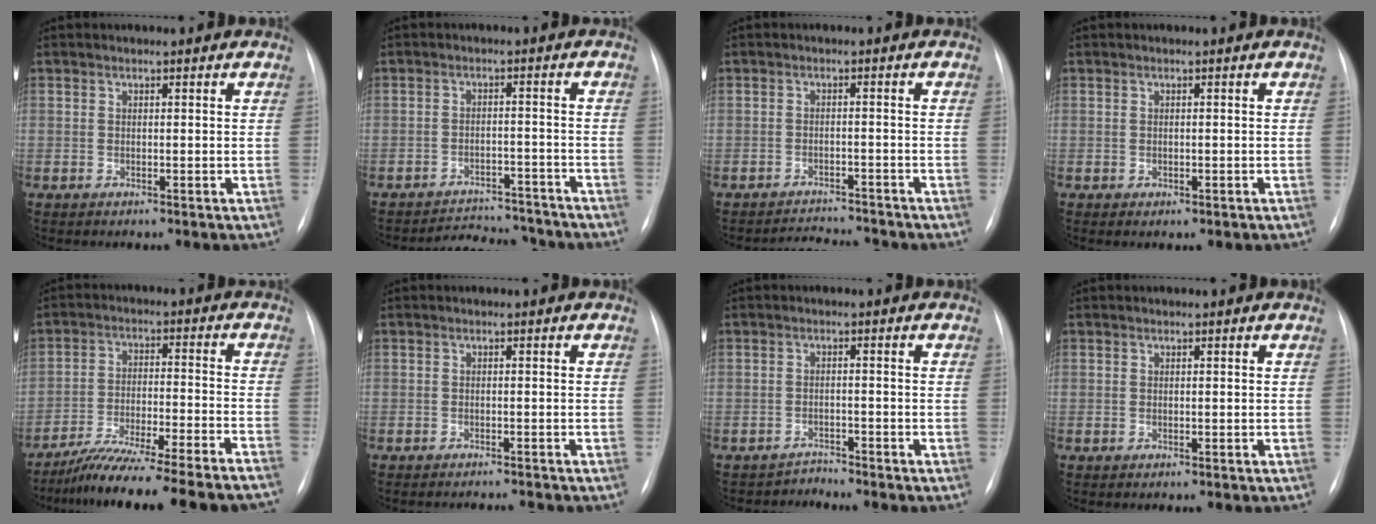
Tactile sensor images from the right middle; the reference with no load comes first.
{"total": 9.6, "force": [-9.3, 2.3, 1.2], "torque": [-0.010, 0.008, -0.122]}
{"total": 5.3, "force": [-5.3, 0.5, 0.5], "torque": [-0.009, 0.000, -0.077]}
{"total": 0.7, "force": [-0.3, 0.5, 0.3], "torque": [-0.005, 0.001, -0.002]}
{"total": 21.3, "force": [-18.9, -0.1, 9.8], "torque": [-0.124, -0.027, -0.281]}
{"total": 2.9, "force": [-2.9, -0.4, -0.1], "torque": [0.009, -0.006, -0.038]}
{"total": 2.3, "force": [-1.9, -0.2, -1.3], "torque": [0.031, -0.009, -0.031]}
{"total": 0.0}